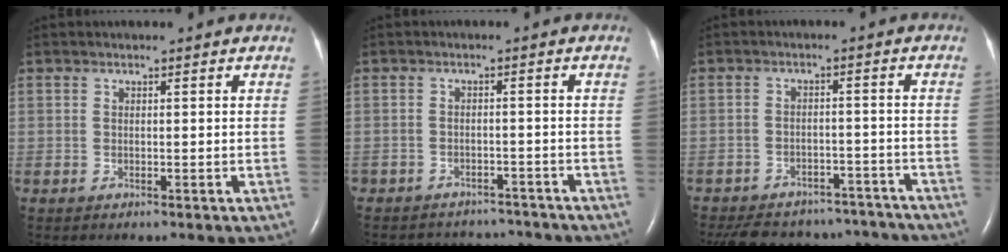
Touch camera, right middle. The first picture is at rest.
{"total": 7.2, "force": [-6.7, 2.7, 0.2], "torque": [-0.002, 0.014, -0.082]}
{"total": 18.0, "force": [-15.9, 6.9, 5.1], "torque": [-0.129, 0.004, -0.202]}